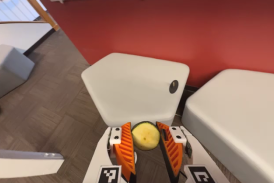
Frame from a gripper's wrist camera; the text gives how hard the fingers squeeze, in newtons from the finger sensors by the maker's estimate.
{"total": 11.2, "left": 11.3, "right": 11.2}